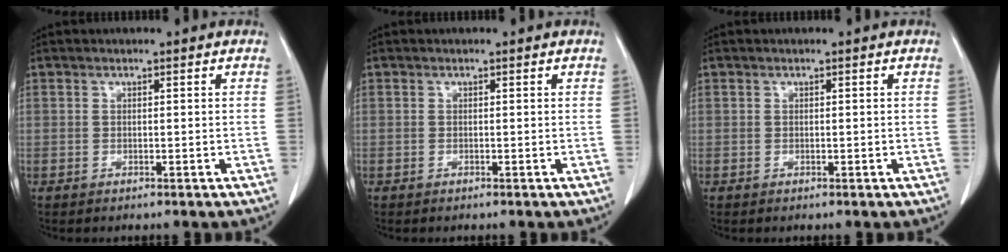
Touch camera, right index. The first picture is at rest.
{"total": 0.0}
{"total": 0.0}